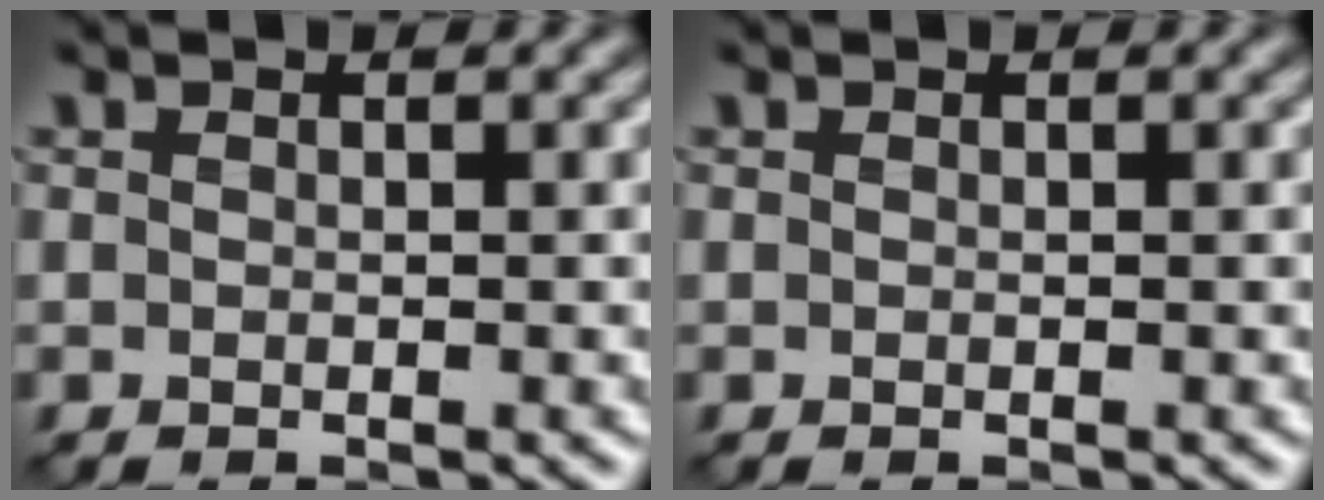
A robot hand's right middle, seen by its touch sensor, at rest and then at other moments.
{"total": 0.0}